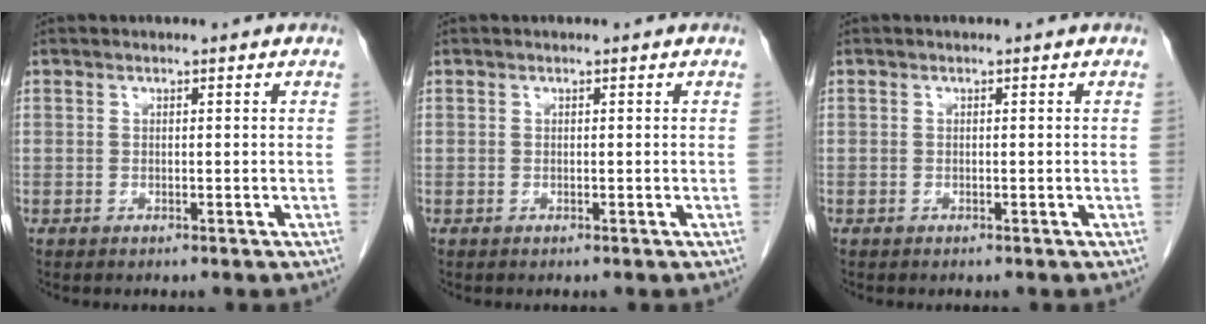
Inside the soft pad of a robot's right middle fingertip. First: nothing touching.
{"total": 0.0}
{"total": 0.0}